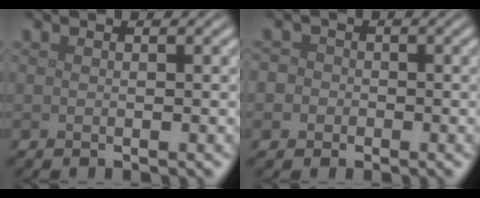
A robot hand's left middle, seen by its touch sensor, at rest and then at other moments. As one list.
[{"total": 2.8, "force": [-0.1, 2.6, 0.9], "torque": [0.009, 0.015, -0.034]}]